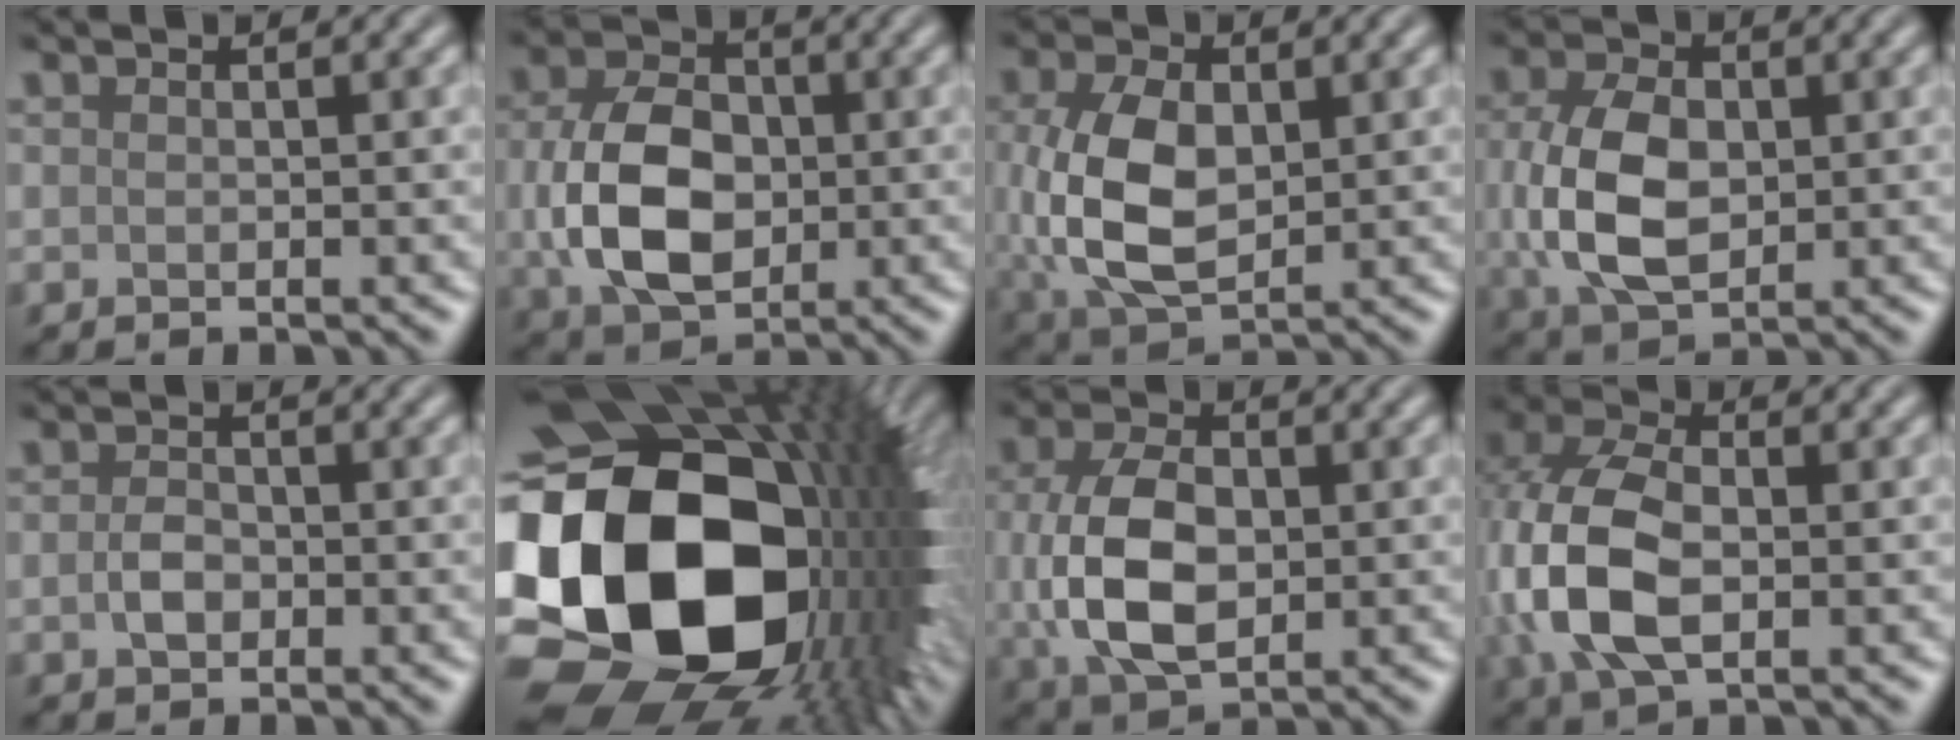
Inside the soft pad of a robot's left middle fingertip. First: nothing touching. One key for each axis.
{"total": 8.3, "fx": -0.5, "fy": 5.8, "fz": 5.9, "tx": -0.131, "ty": -0.003, "tz": -0.011}
{"total": 8.0, "fx": 0.4, "fy": 5.1, "fz": 6.1, "tx": -0.149, "ty": -0.005, "tz": 0.014}
{"total": 7.3, "fx": 0.0, "fy": 4.9, "fz": 5.4, "tx": -0.127, "ty": 0.000, "tz": 0.001}
{"total": 1.8, "fx": -0.4, "fy": 1.3, "fz": 1.2, "tx": -0.028, "ty": 0.001, "tz": -0.012}
{"total": 22.2, "fx": -1.6, "fy": 16.2, "fz": 15.1, "tx": -0.331, "ty": -0.049, "tz": 0.000}
{"total": 7.7, "fx": -0.1, "fy": 5.0, "fz": 5.8, "tx": -0.135, "ty": -0.003, "tz": -0.003}
{"total": 9.2, "fx": -1.1, "fy": 5.9, "fz": 7.0, "tx": -0.180, "ty": -0.004, "tz": -0.027}